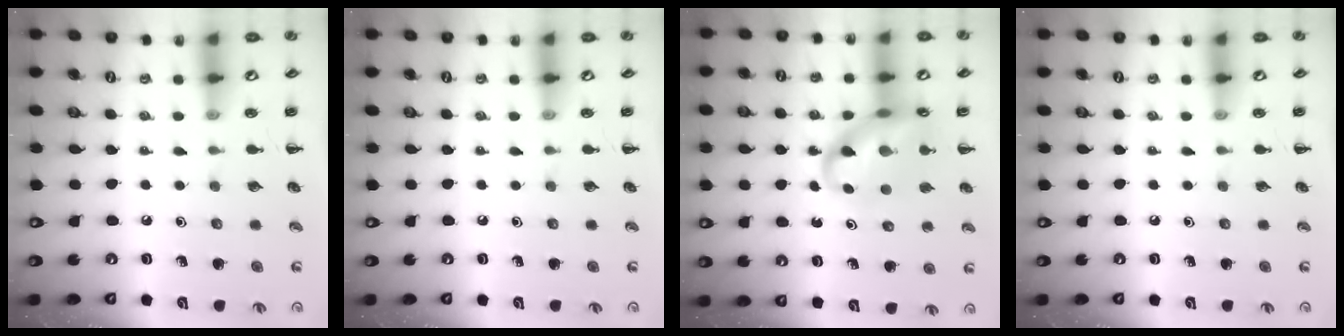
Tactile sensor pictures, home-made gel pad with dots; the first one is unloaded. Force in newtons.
{"total": 0.0}
{"total": 15.1, "press": 14.7, "slide": 3.4}
{"total": 0.0}